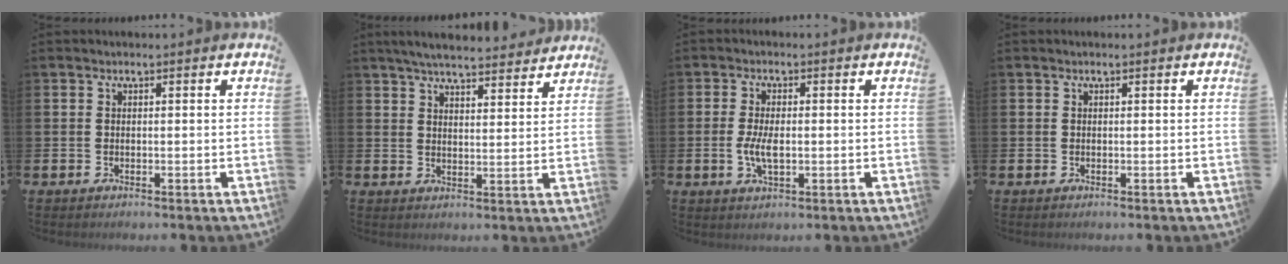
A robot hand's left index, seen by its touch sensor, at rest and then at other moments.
{"total": 5.6, "force": [5.4, 0.7, 1.3], "torque": [-0.031, -0.028, 0.094]}
{"total": 4.0, "force": [-0.3, 1.8, 3.6], "torque": [-0.071, 0.001, -0.010]}
{"total": 0.0}